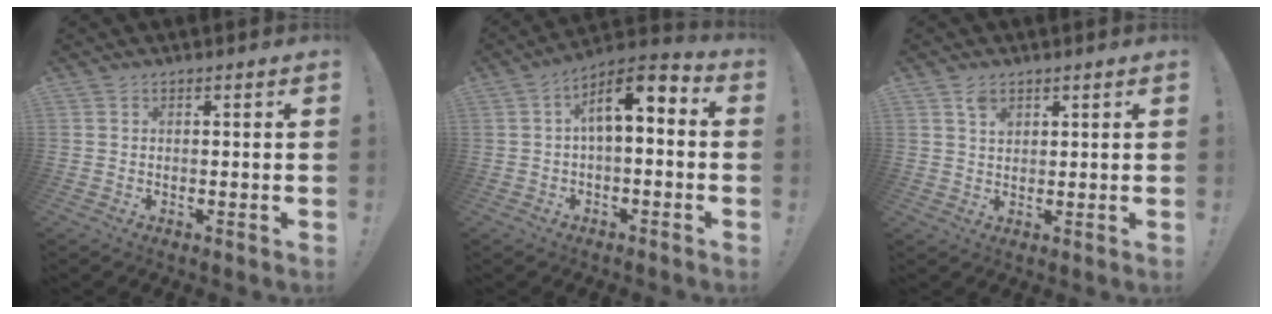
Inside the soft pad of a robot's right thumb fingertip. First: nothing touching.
{"total": 8.7, "force": [1.8, 3.4, 7.8], "torque": [-0.124, -0.008, 0.034]}
{"total": 2.9, "force": [1.8, 1.8, 1.3], "torque": [-0.019, -0.005, 0.033]}